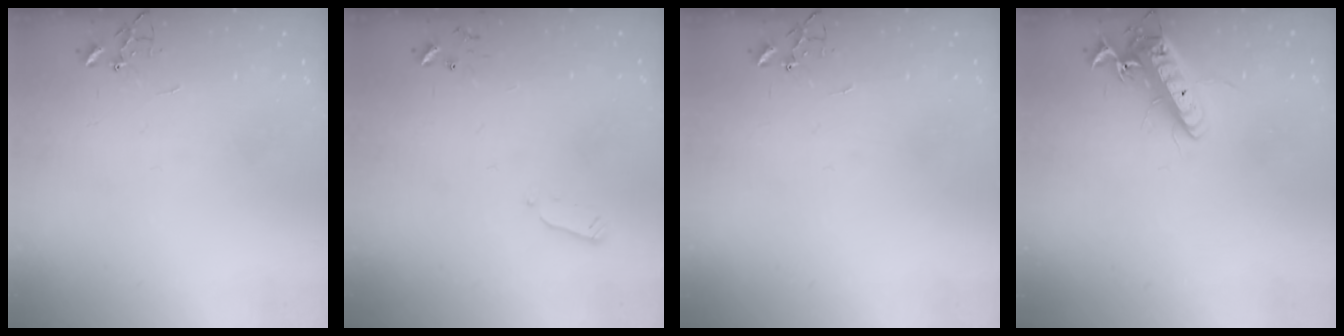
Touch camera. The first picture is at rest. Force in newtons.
{"total": 2.4, "press": 2.3, "slide": 0.4}
{"total": 0.0}
{"total": 15.4, "press": 15.1, "slide": 2.8}